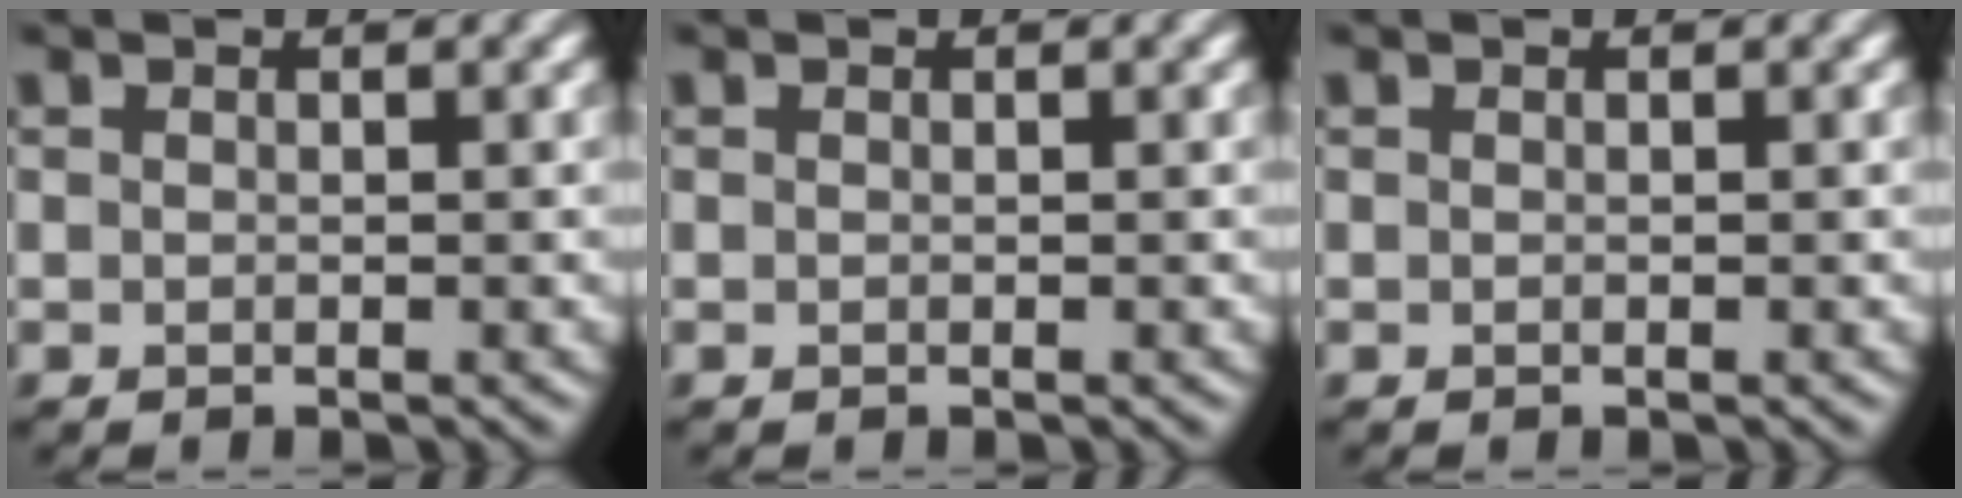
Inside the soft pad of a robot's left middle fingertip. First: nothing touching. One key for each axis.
{"total": 0.0}
{"total": 0.0}